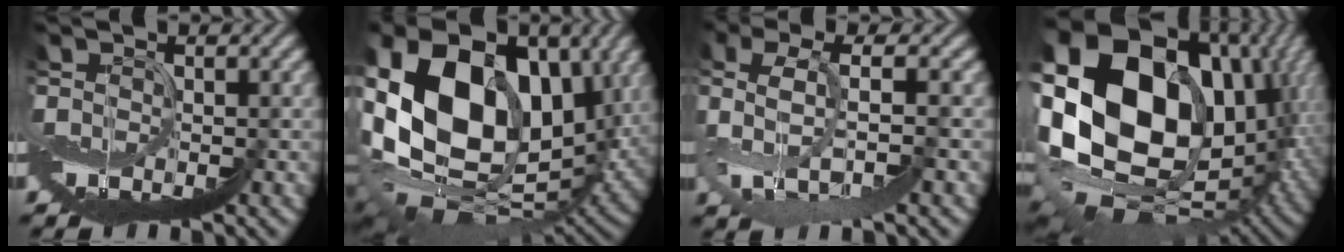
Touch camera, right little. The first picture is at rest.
{"total": 14.5, "force": [5.5, 9.7, 9.2], "torque": [-0.232, 0.010, 0.109]}
{"total": 3.1, "force": [1.8, -0.3, 2.4], "torque": [-0.087, 0.015, 0.023]}
{"total": 18.3, "force": [5.9, 13.3, 11.1], "torque": [-0.251, -0.016, 0.092]}